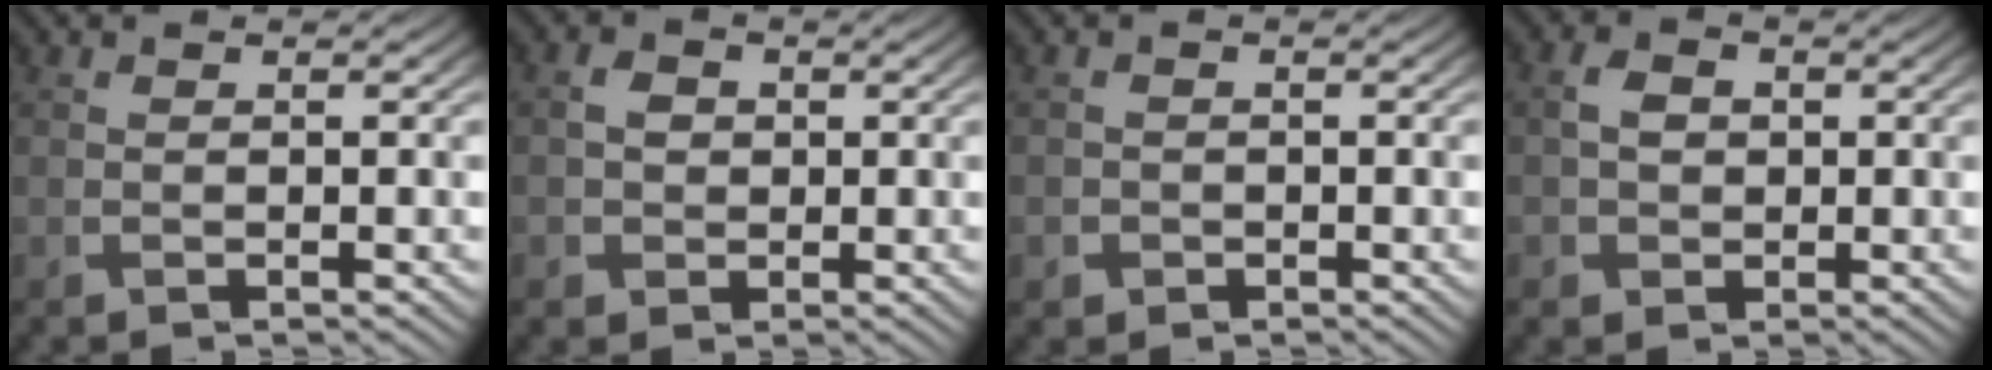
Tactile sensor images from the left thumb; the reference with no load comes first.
{"total": 2.3, "force": [0.0, 2.1, 1.0], "torque": [-0.024, 0.000, -0.004]}
{"total": 1.3, "force": [-0.6, 1.2, 0.1], "torque": [0.003, -0.004, -0.013]}
{"total": 2.7, "force": [0.0, 2.3, 1.5], "torque": [-0.037, 0.000, -0.004]}